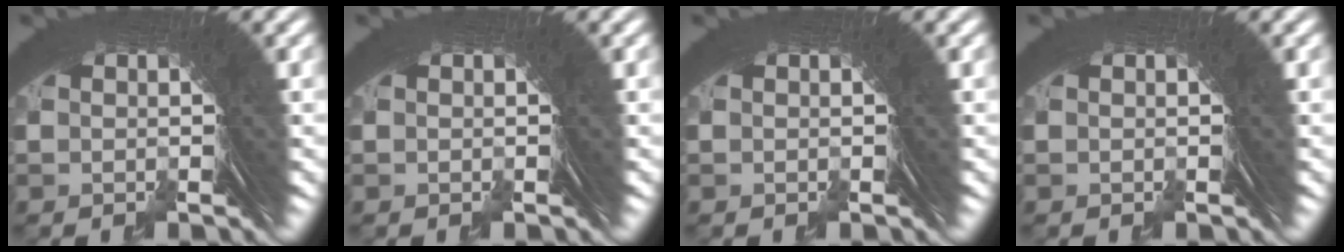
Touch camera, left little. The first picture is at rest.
{"total": 0.0}
{"total": 0.0}
{"total": 0.0}